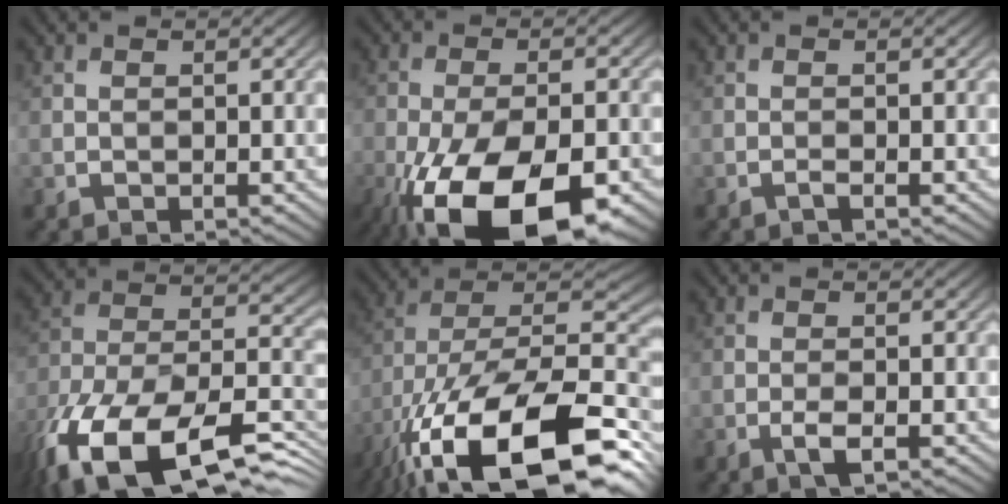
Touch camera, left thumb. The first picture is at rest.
{"total": 17.8, "force": [-9.6, 7.7, 12.9], "torque": [-0.237, -0.046, -0.149]}
{"total": 0.6, "force": [-0.4, 0.0, 0.5], "torque": [-0.010, 0.002, -0.011]}
{"total": 21.1, "force": [-13.3, 9.9, 13.2], "torque": [-0.278, -0.041, -0.205]}
{"total": 22.0, "force": [-11.5, 9.9, 15.9], "torque": [-0.311, -0.025, -0.183]}
{"total": 2.0, "force": [-0.9, 0.5, 1.7], "torque": [-0.035, 0.001, -0.020]}